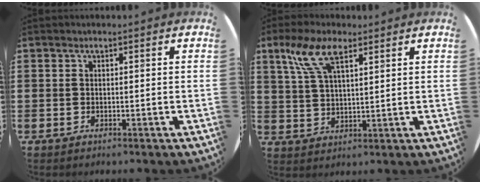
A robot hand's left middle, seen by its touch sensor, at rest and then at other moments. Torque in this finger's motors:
{"motor_torque": [1.39, -0.75, 0.24, 0.16]}